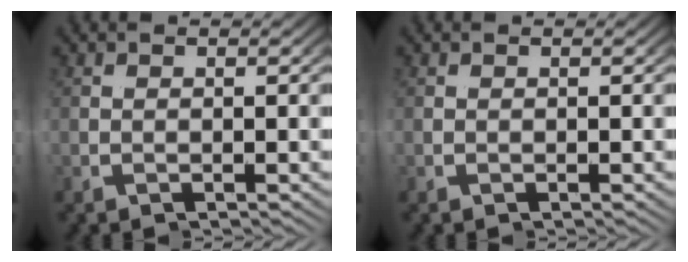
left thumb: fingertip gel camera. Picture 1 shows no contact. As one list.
[{"total": 0.0}]